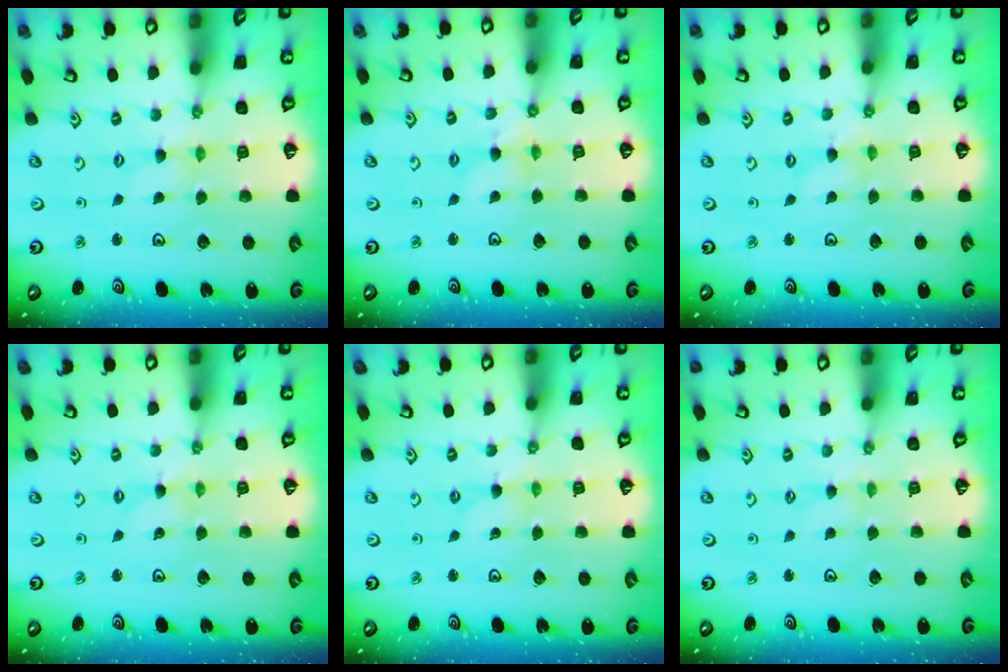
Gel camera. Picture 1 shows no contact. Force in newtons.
{"total": 2.6, "press": 2.6, "slide": 0.3}
{"total": 0.0}
{"total": 0.0}
{"total": 0.0}
{"total": 0.0}